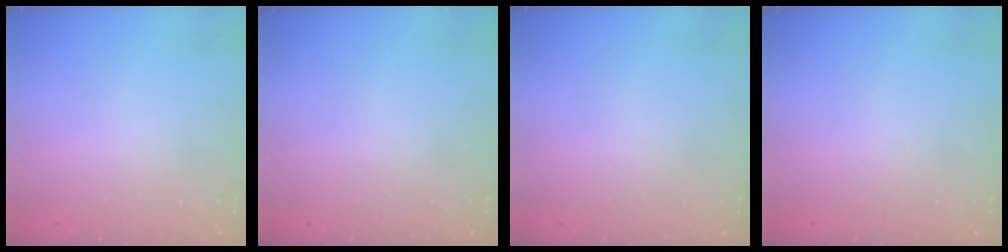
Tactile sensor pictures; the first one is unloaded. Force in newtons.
{"total": 0.0}
{"total": 0.0}
{"total": 0.0}